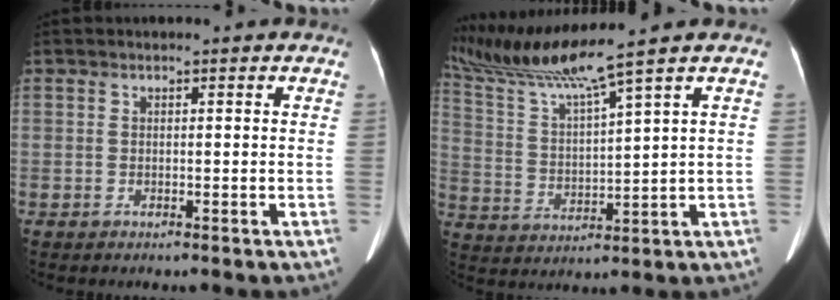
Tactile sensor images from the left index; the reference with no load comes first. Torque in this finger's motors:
{"motor_torque": [-0.34, -0.48, -0.01, 0.02]}